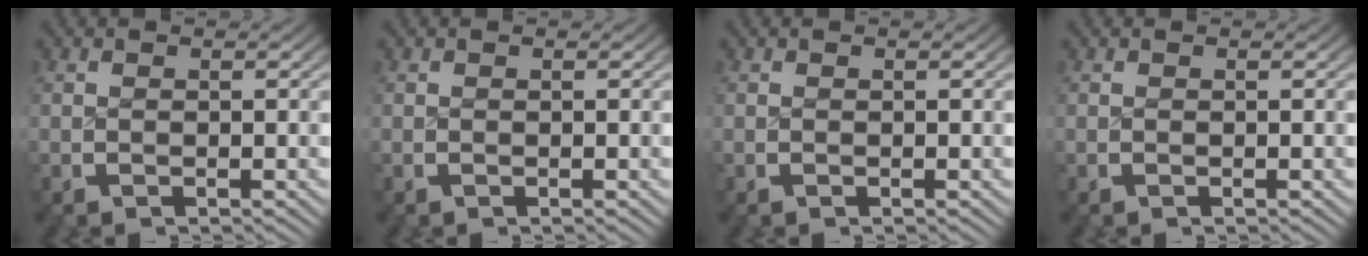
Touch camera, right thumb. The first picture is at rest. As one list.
[{"total": 0.0}, {"total": 0.0}, {"total": 0.0}]